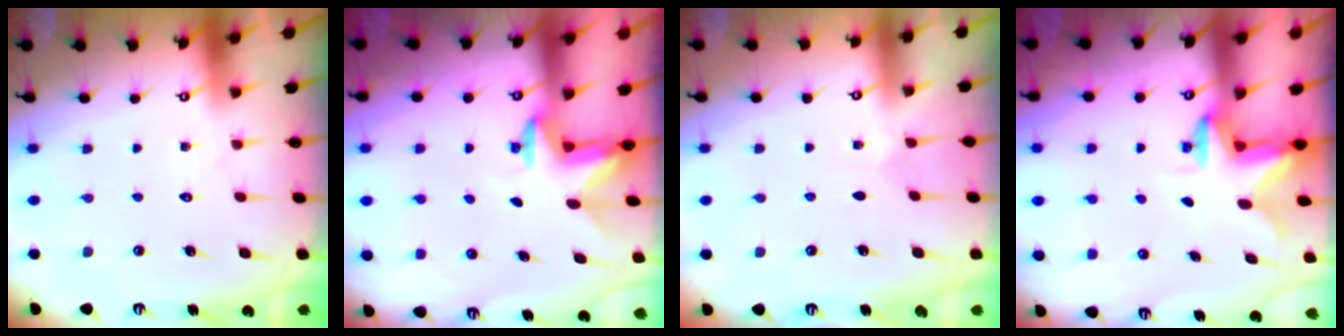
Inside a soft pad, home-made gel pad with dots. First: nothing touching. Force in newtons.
{"total": 2.5, "press": 2.4, "slide": 0.5}
{"total": 0.5, "press": 0.5, "slide": 0.2}
{"total": 2.7, "press": 2.7, "slide": 0.5}